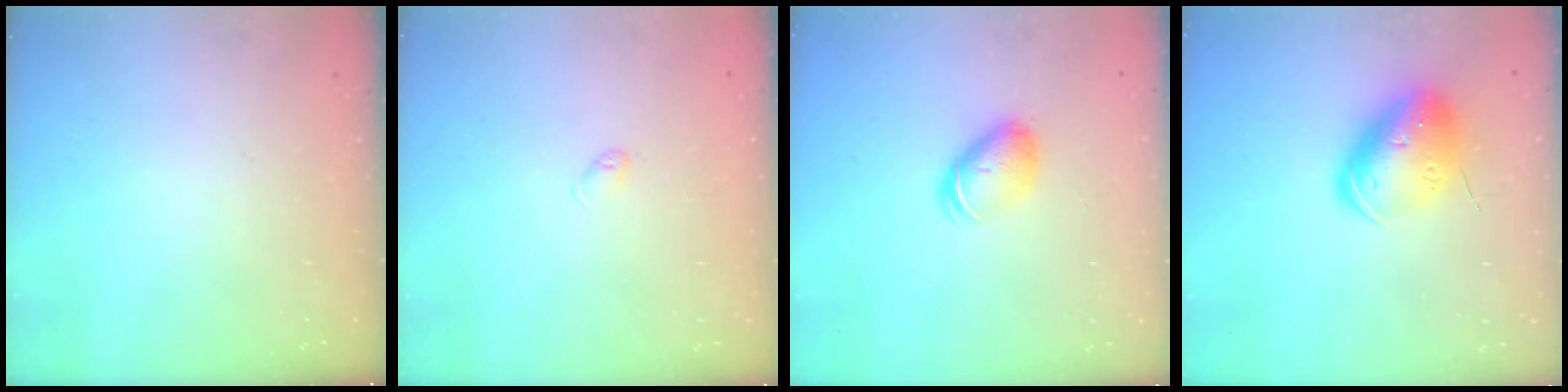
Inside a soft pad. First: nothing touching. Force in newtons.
{"total": 3.0, "press": 2.9, "slide": 0.6}
{"total": 7.8, "press": 7.8, "slide": 0.5}
{"total": 14.1, "press": 13.9, "slide": 2.4}